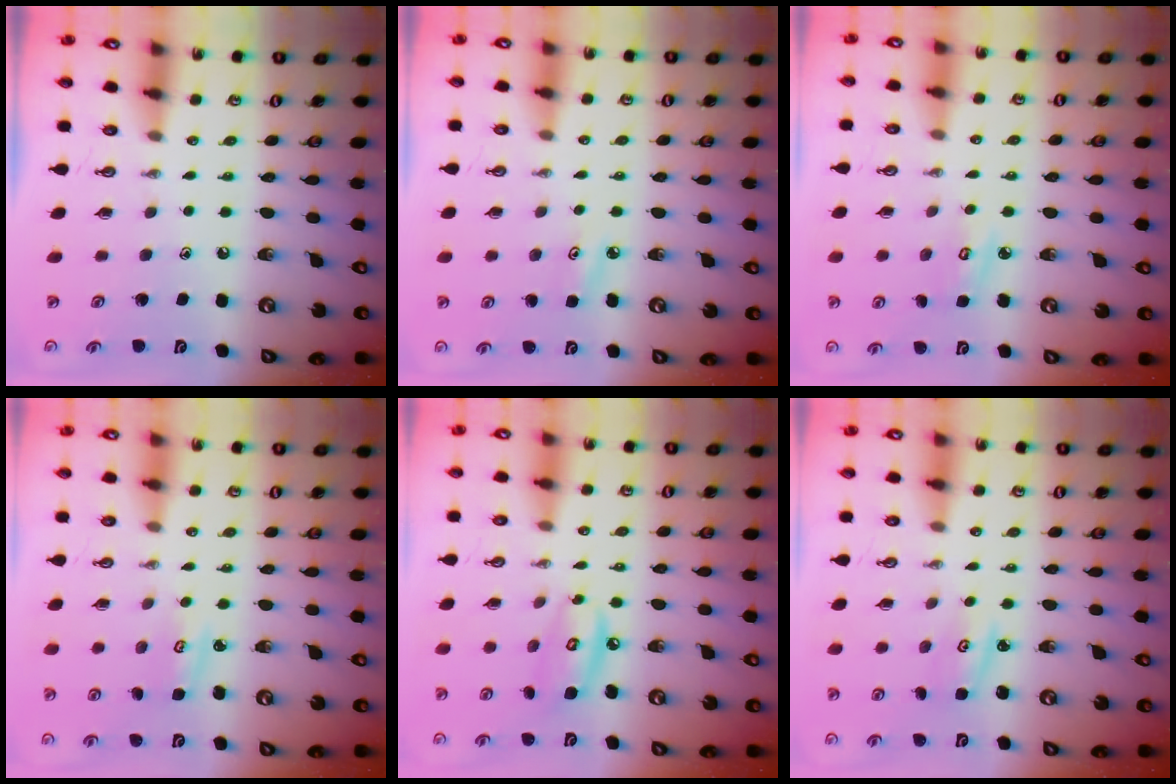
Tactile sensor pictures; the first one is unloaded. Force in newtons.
{"total": 3.7, "press": 3.6, "slide": 0.4}
{"total": 4.7, "press": 4.7, "slide": 0.3}
{"total": 2.9, "press": 2.9, "slide": 0.2}
{"total": 8.5, "press": 8.5, "slide": 0.7}
{"total": 2.8, "press": 2.8, "slide": 0.4}